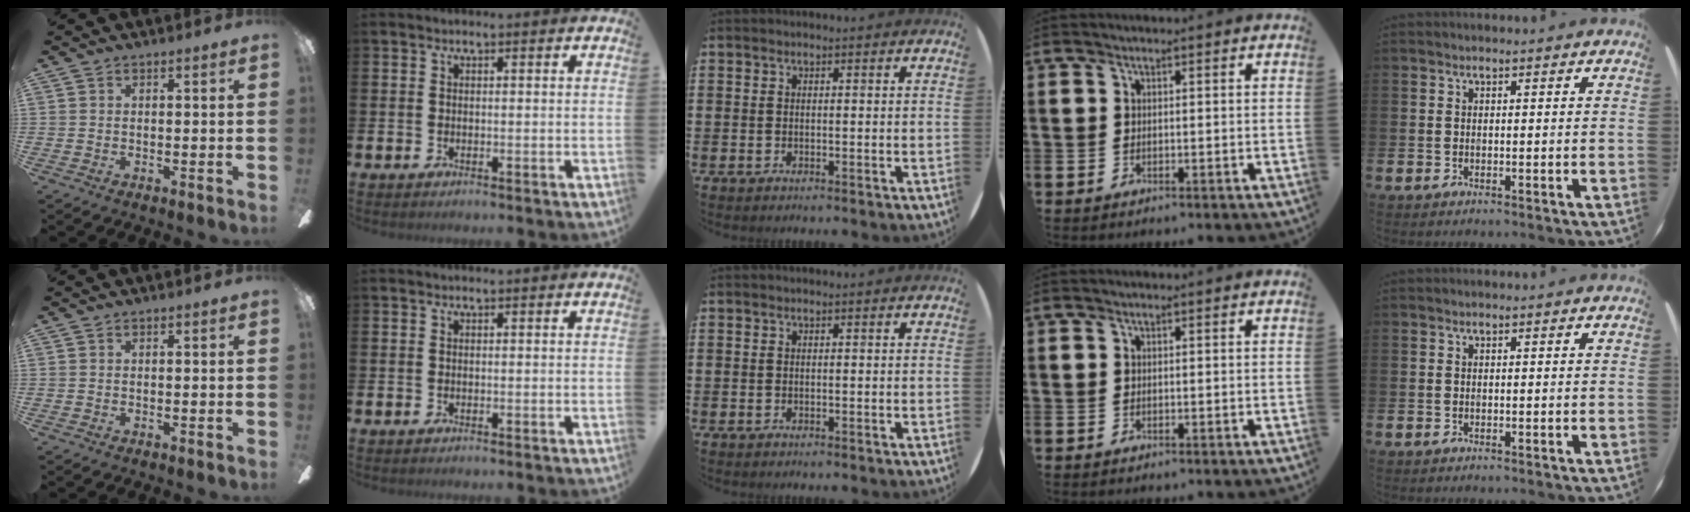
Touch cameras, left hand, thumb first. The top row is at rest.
{}